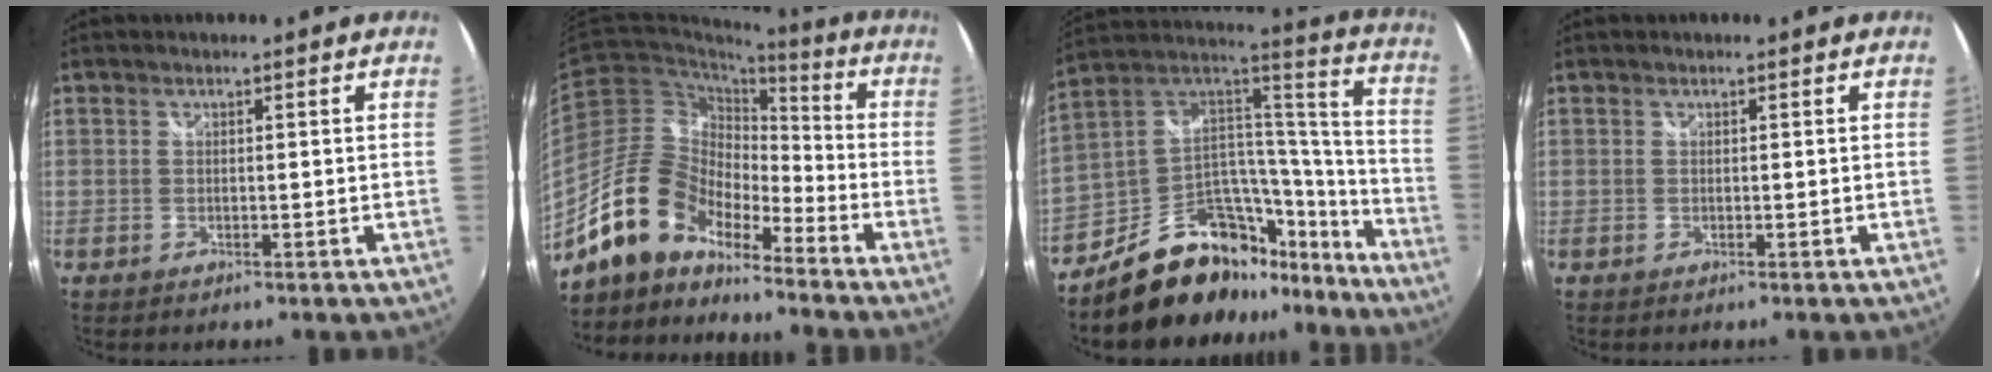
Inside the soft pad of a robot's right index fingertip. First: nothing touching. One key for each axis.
{"total": 14.1, "fx": -11.4, "fy": 6.4, "fz": 5.4, "tx": -0.103, "ty": 0.025, "tz": -0.217}
{"total": 22.3, "fx": -16.3, "fy": 12.0, "fz": 9.3, "tx": -0.166, "ty": 0.067, "tz": -0.249}
{"total": 0.0}